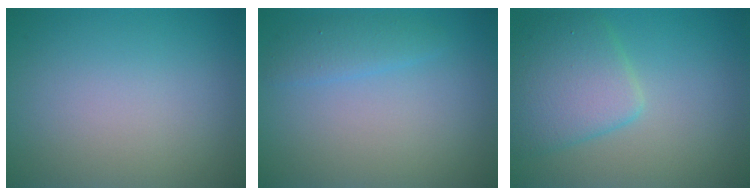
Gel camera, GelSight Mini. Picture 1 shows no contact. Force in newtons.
{"total": 1.7, "press": 1.7, "slide": 0.2}
{"total": 4.8, "press": 4.8, "slide": 0.1}